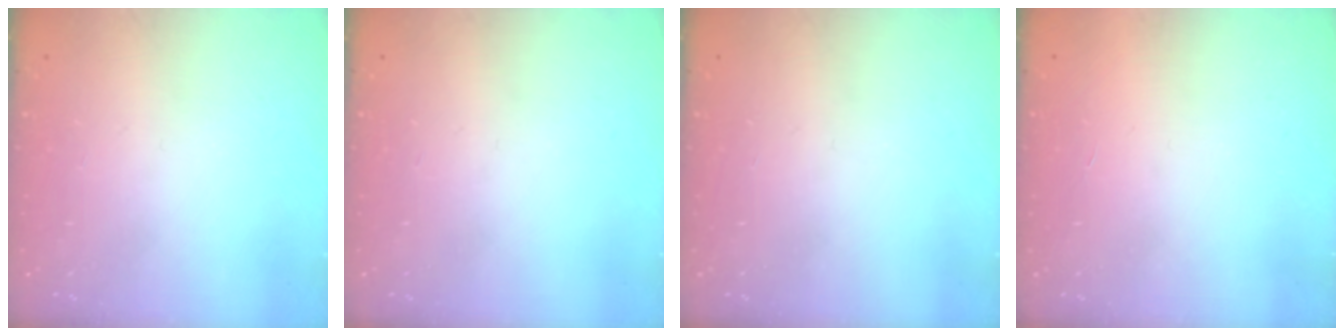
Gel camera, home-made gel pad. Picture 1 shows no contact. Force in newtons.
{"total": 0.0}
{"total": 0.0}
{"total": 1.6, "press": 1.6, "slide": 0.1}